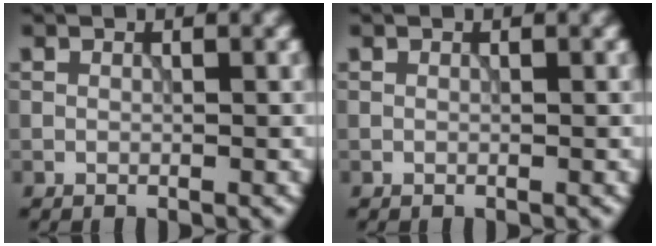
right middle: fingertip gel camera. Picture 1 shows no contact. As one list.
[{"total": 0.0}]